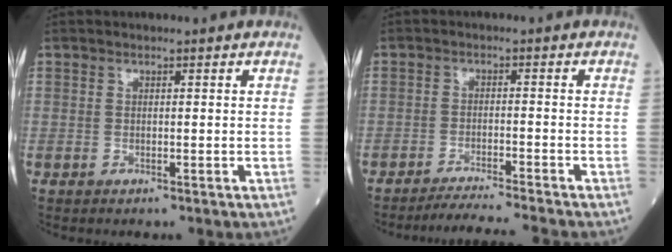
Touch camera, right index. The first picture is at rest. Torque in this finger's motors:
{"motor_torque": [-0.08, -0.28, -0.10, -0.01]}